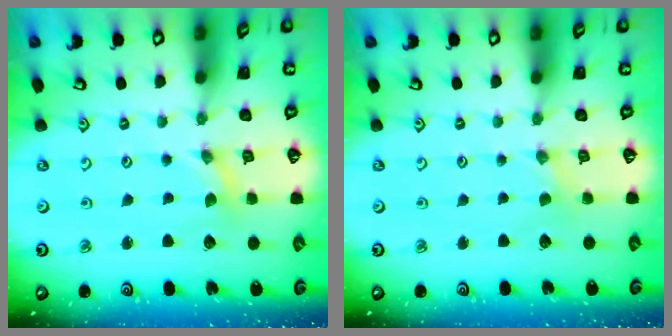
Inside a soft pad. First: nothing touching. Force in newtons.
{"total": 0.7, "press": 0.7, "slide": 0.1}